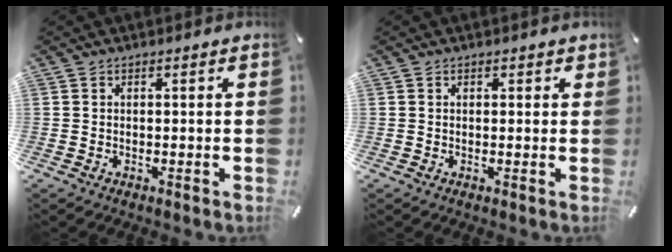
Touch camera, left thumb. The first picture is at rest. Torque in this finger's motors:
{"motor_torque": [-0.09, -0.40, 0.04, 0.09, -0.02]}